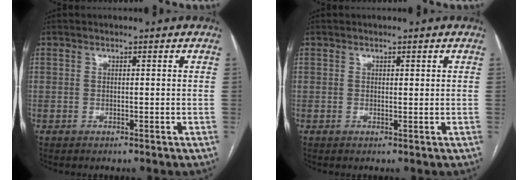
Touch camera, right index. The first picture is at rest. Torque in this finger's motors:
{"motor_torque": [0.23, 0.50, -0.01, 0.00]}